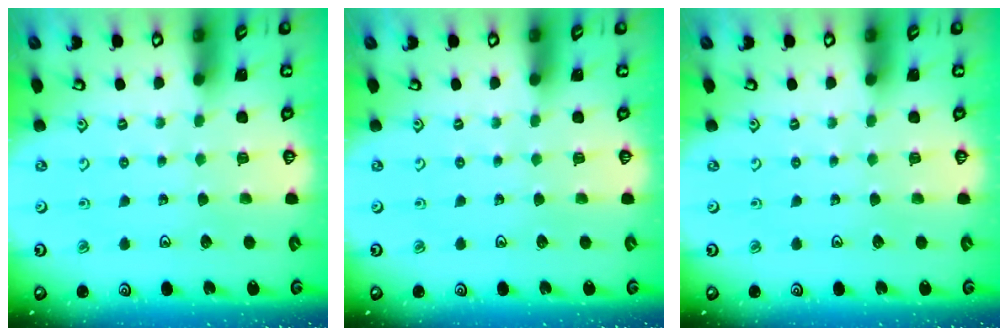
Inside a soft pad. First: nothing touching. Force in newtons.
{"total": 0.0}
{"total": 0.0}